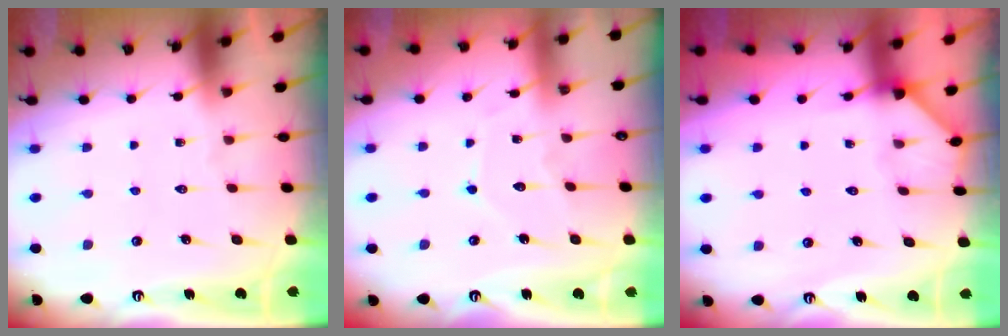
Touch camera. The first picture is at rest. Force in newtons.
{"total": 6.0, "press": 6.0, "slide": 0.8}
{"total": 2.8, "press": 2.8, "slide": 0.2}